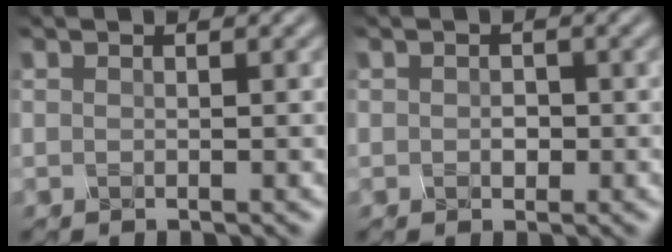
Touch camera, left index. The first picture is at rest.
{"total": 0.9, "force": [-0.4, 0.7, 0.5], "torque": [-0.008, -0.003, -0.006]}